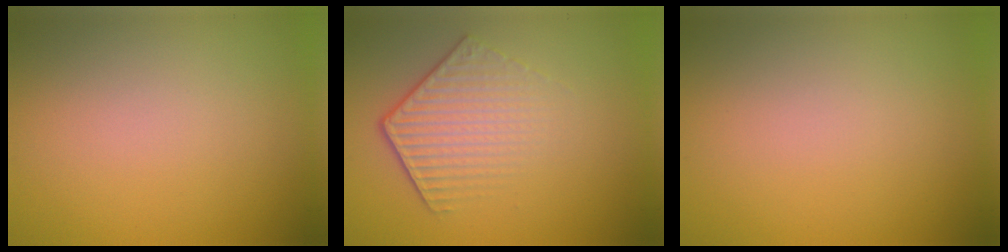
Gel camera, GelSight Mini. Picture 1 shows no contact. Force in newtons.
{"total": 4.3, "press": 3.0, "slide": 3.1}
{"total": 0.0}